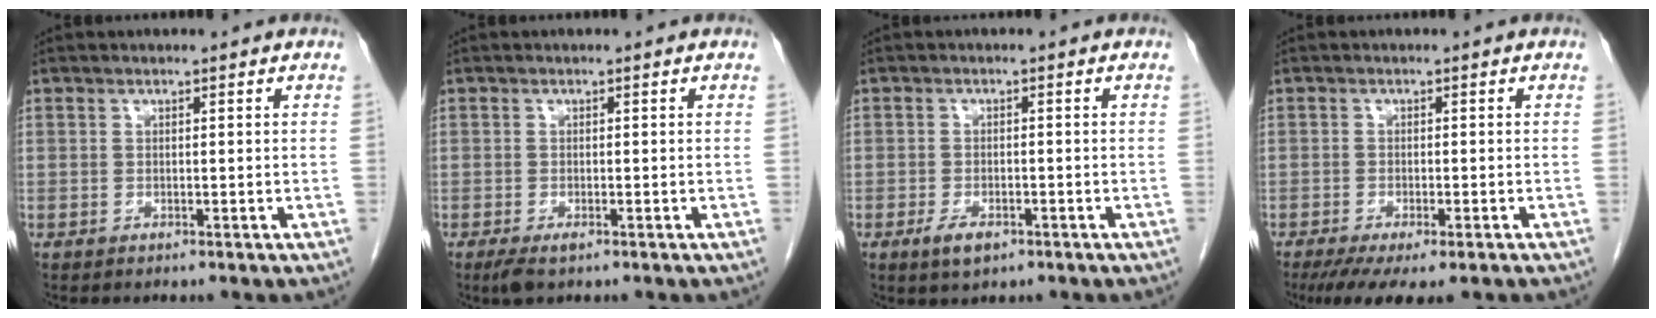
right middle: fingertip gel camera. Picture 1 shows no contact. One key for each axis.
{"total": 2.3, "fx": -1.4, "fy": 0.7, "fz": 1.7, "tx": -0.034, "ty": -0.006, "tz": -0.021}
{"total": 3.2, "fx": -1.8, "fy": 1.4, "fz": 2.2, "tx": -0.045, "ty": -0.002, "tz": -0.025}
{"total": 8.1, "fx": -5.8, "fy": 1.9, "fz": 5.3, "tx": -0.074, "ty": -0.017, "tz": -0.088}